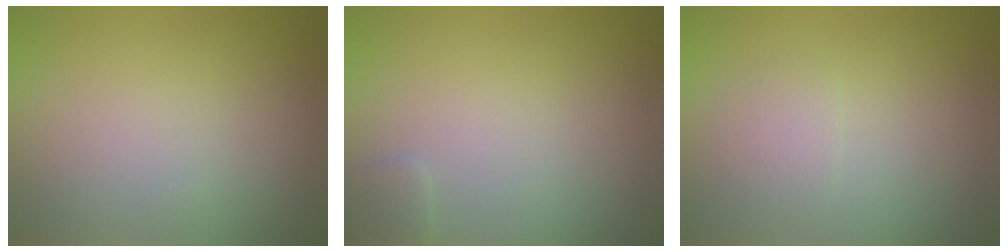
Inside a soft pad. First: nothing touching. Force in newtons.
{"total": 1.0, "press": 1.0, "slide": 0.1}
{"total": 1.4, "press": 1.4, "slide": 0.0}